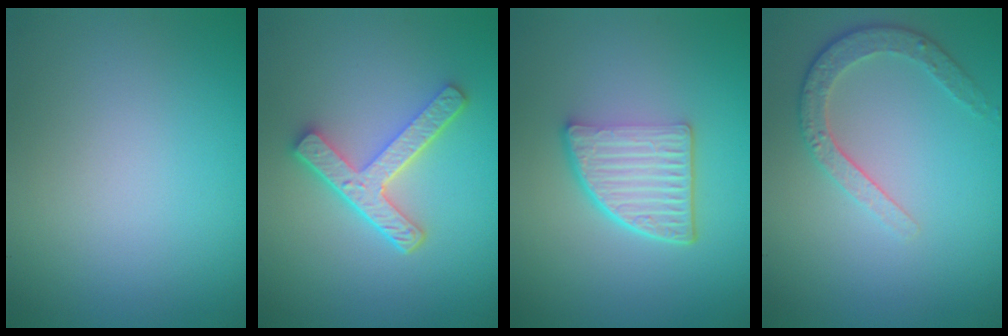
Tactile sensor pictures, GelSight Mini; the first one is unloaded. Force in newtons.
{"total": 4.7, "press": 3.6, "slide": 3.0}
{"total": 5.5, "press": 3.9, "slide": 3.9}
{"total": 2.9, "press": 2.5, "slide": 1.6}